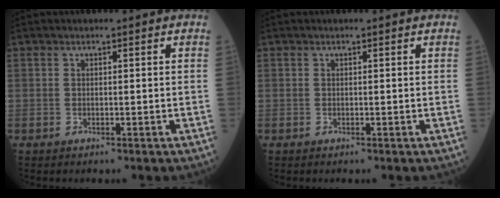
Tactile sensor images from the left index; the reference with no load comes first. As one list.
[{"total": 0.0}]